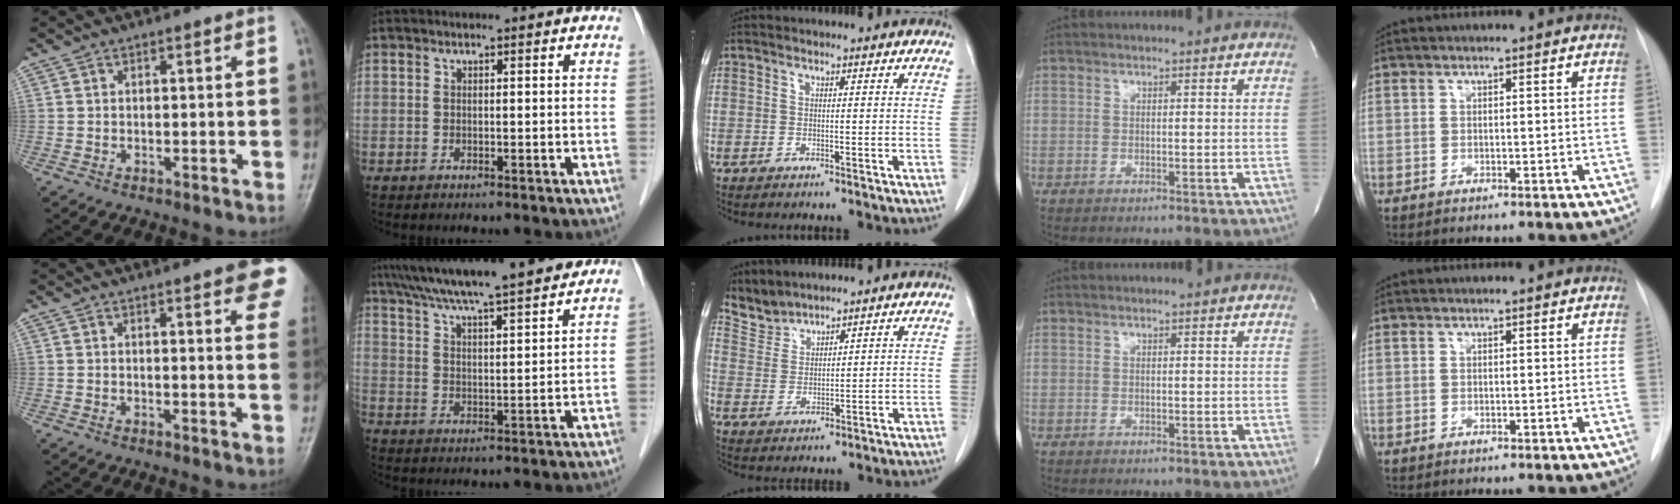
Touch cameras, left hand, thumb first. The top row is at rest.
{"thumb": {"total": 10.7, "force": [6.2, 2.5, 8.4], "torque": [-0.077, -0.018, 0.064]}, "index": {"total": 17.3, "force": [15.0, 0.6, 8.7], "torque": [-0.143, 0.025, 0.225]}, "middle": {"total": 4.3, "force": [4.2, 0.6, -0.6], "torque": [0.007, 0.004, 0.095]}}